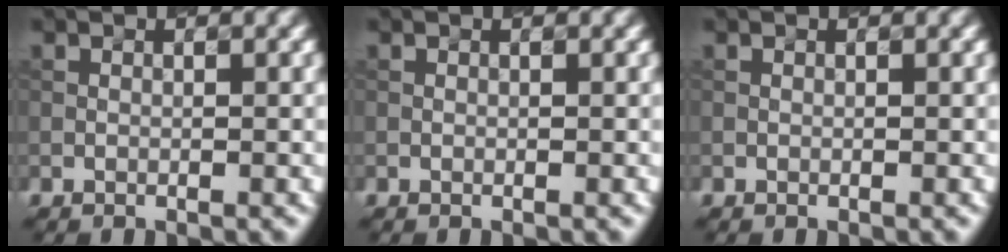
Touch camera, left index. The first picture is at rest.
{"total": 0.0}
{"total": 0.0}